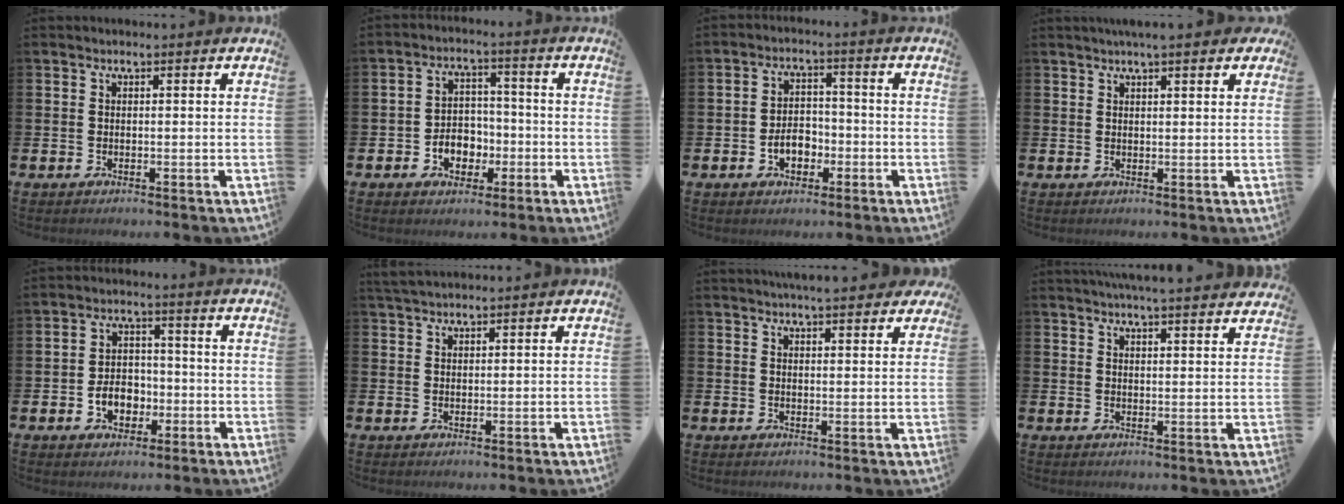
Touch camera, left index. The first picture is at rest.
{"total": 4.5, "force": [-1.6, 3.8, 2.0], "torque": [-0.037, 0.005, -0.036]}
{"total": 4.1, "force": [-1.6, 2.9, 2.4], "torque": [-0.040, 0.005, -0.034]}
{"total": 3.0, "force": [2.5, 0.4, 1.6], "torque": [-0.026, -0.003, 0.042]}
{"total": 4.8, "force": [-1.7, 3.6, 2.8], "torque": [-0.039, 0.003, -0.037]}
{"total": 2.3, "force": [2.2, 0.5, 0.6], "torque": [-0.012, -0.003, 0.040]}
{"total": 4.2, "force": [4.0, 0.6, 1.1], "torque": [-0.020, -0.015, 0.072]}
{"total": 4.7, "force": [4.6, -0.4, 0.7], "torque": [-0.021, -0.022, 0.083]}